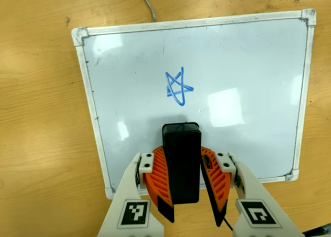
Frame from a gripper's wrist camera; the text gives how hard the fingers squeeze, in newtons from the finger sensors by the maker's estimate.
{"total": 9.4, "left": 9.2, "right": 9.7}